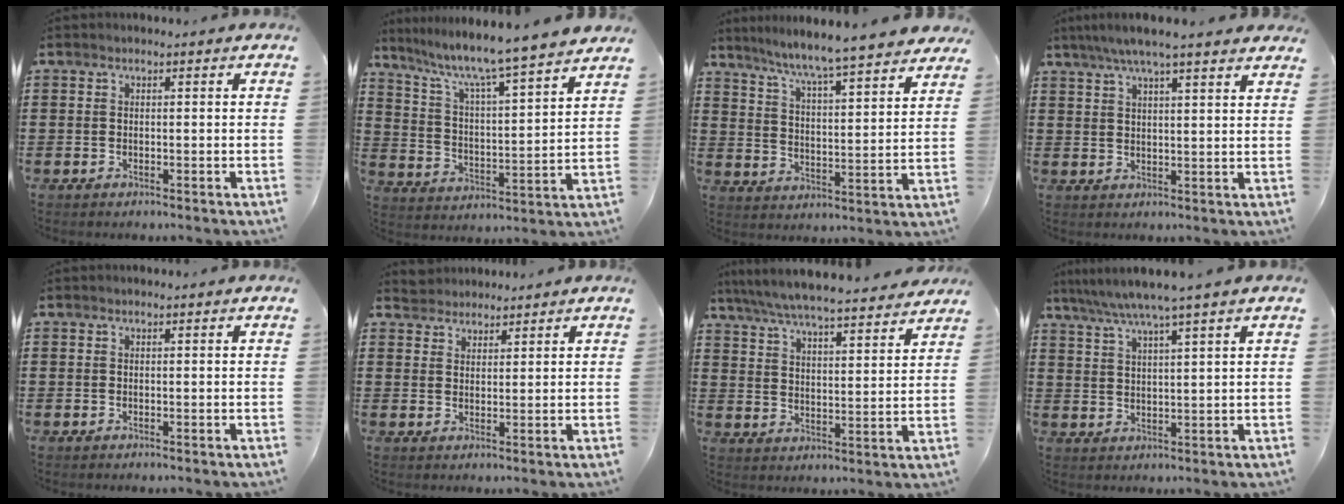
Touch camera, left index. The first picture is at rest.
{"total": 6.9, "force": [6.1, -0.7, 3.3], "torque": [-0.090, -0.055, 0.094]}
{"total": 6.4, "force": [5.8, -0.8, 2.5], "torque": [-0.074, -0.045, 0.092]}
{"total": 5.4, "force": [4.5, 0.1, 3.0], "torque": [-0.071, -0.008, 0.080]}
{"total": 0.0}
{"total": 2.4, "force": [2.2, 0.8, -0.5], "torque": [0.001, 0.003, 0.043]}
{"total": 6.3, "force": [6.0, -0.1, 2.1], "torque": [-0.067, -0.039, 0.103]}
{"total": 4.9, "force": [3.9, -0.8, 3.0], "torque": [-0.069, -0.015, 0.065]}